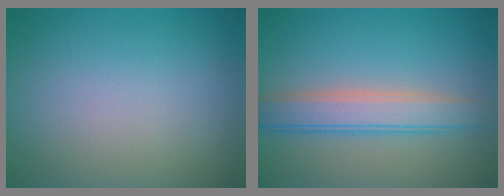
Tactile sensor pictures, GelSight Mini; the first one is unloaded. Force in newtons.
{"total": 3.6, "press": 3.6, "slide": 0.1}